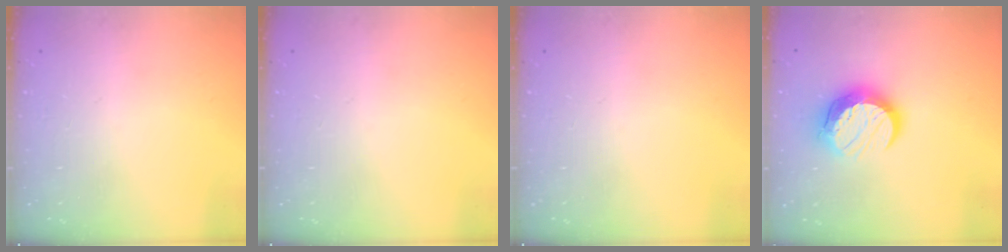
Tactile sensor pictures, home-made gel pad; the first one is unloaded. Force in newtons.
{"total": 0.0}
{"total": 0.0}
{"total": 12.5, "press": 12.5, "slide": 0.9}